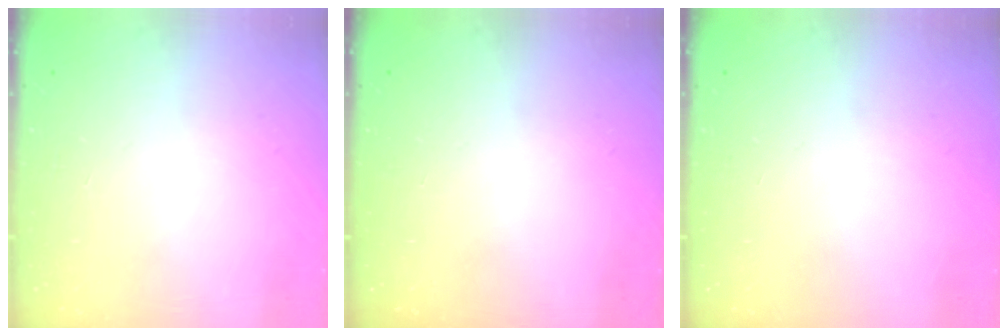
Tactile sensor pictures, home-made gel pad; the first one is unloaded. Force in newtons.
{"total": 0.0}
{"total": 0.0}